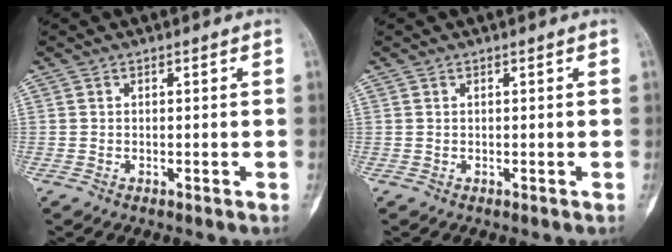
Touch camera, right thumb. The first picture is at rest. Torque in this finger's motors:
{"motor_torque": [0.07, 0.07, 0.00, 0.00, 0.00]}